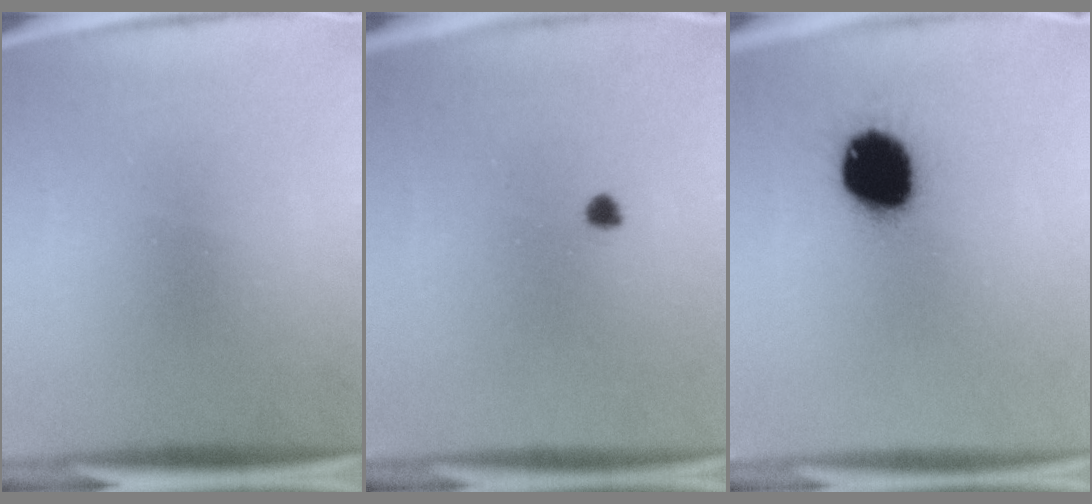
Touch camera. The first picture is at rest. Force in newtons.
{"total": 1.2}
{"total": 16.7}